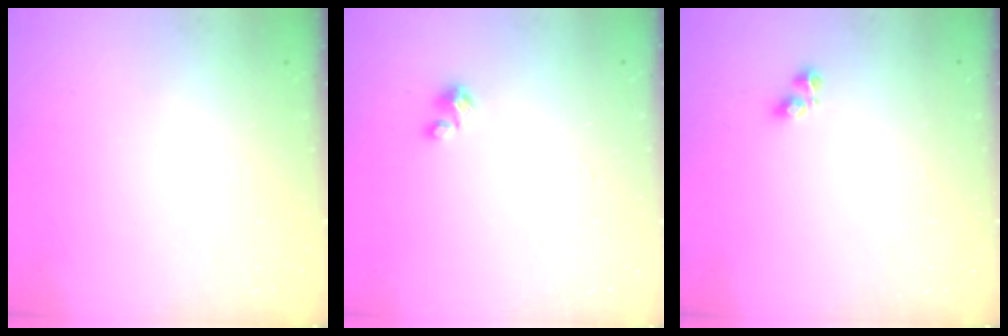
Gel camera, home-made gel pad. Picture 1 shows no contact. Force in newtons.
{"total": 1.8, "press": 1.8, "slide": 0.1}
{"total": 3.0, "press": 3.0, "slide": 0.3}